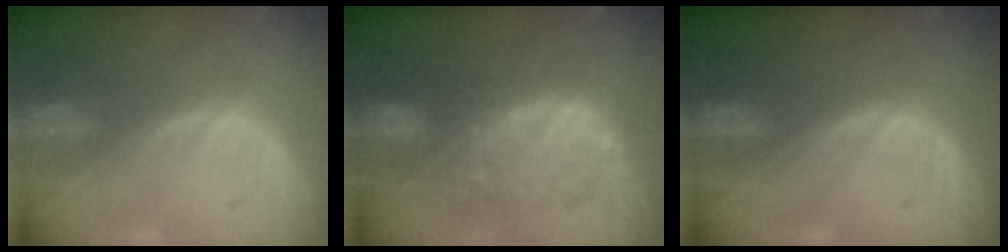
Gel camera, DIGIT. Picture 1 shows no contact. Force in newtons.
{"total": 9.6, "press": 9.3, "slide": 2.3}
{"total": 0.0}